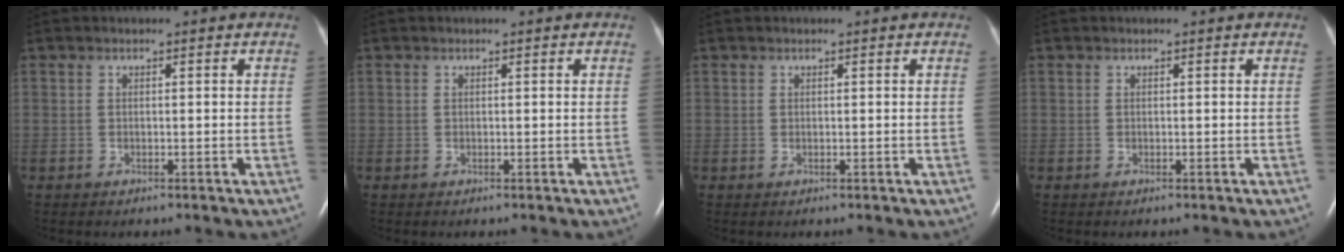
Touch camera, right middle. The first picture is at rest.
{"total": 0.0}
{"total": 0.0}
{"total": 0.0}